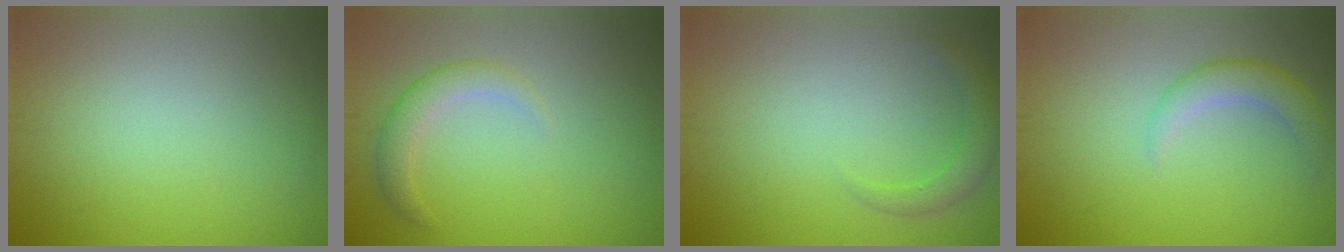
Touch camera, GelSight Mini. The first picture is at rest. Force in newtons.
{"total": 2.2, "press": 2.2, "slide": 0.1}
{"total": 1.9, "press": 1.9, "slide": 0.1}
{"total": 2.6, "press": 2.6, "slide": 0.1}